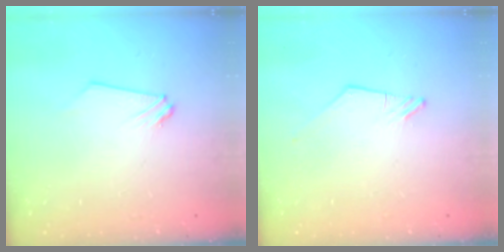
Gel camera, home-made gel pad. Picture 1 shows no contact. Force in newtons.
{"total": 0.0}